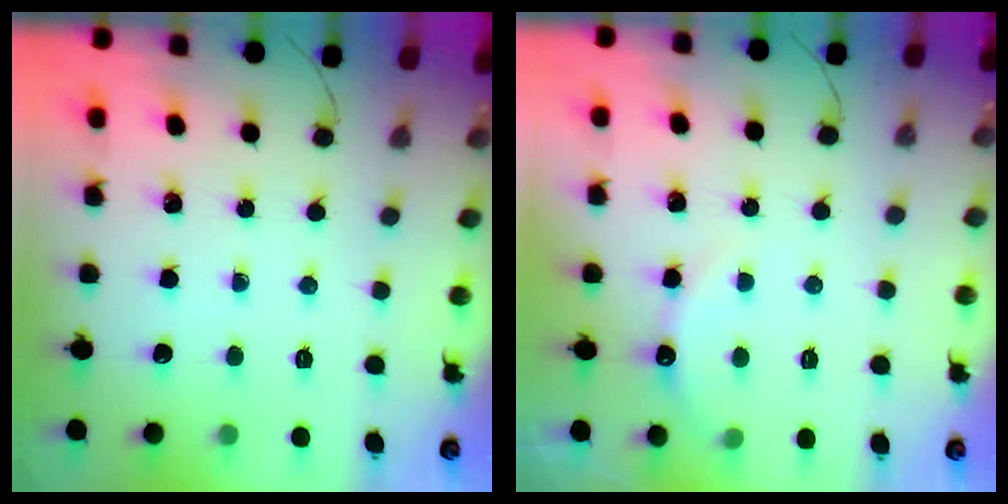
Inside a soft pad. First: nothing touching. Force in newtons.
{"total": 5.2, "press": 5.0, "slide": 1.4}